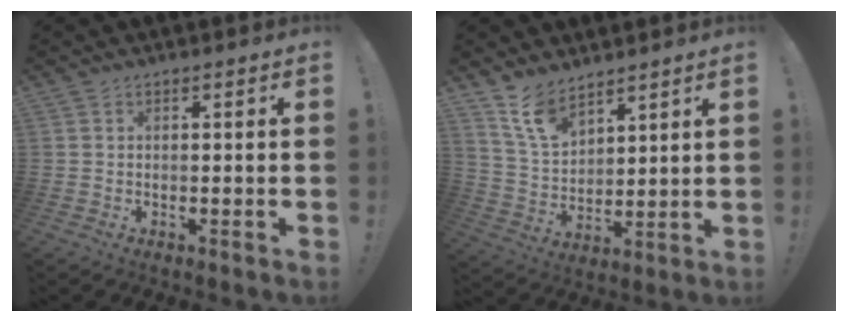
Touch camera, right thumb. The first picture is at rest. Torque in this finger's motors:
{"motor_torque": [-0.09, 0.08, -0.32, 0.60, 0.03]}